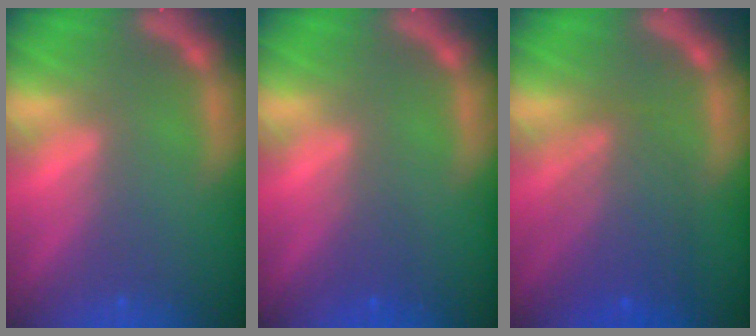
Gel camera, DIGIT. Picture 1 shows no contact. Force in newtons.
{"total": 1.4}
{"total": 5.6}